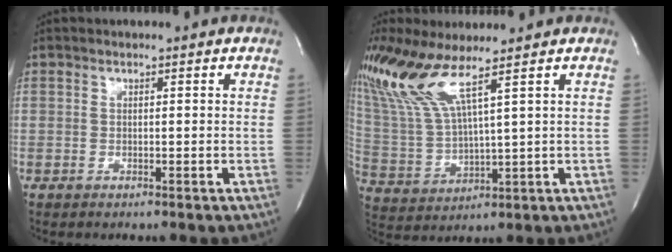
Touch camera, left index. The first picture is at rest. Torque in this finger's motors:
{"motor_torque": [-0.61, 0.13, 0.46, 0.21]}